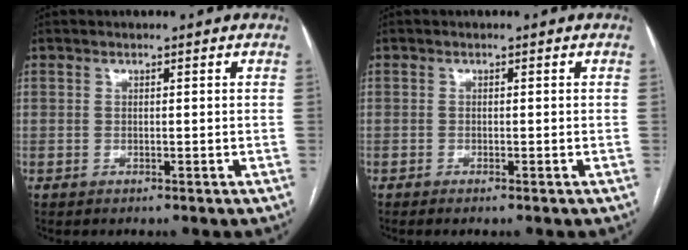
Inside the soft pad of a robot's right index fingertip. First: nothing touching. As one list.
[{"total": 0.9, "force": [-0.6, -0.1, 0.6], "torque": [-0.012, -0.001, -0.011]}]